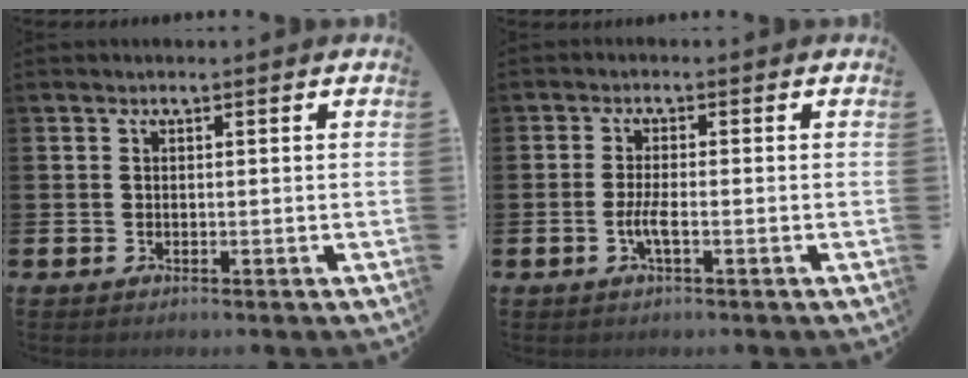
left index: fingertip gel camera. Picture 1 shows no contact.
{"total": 2.4, "force": [-0.8, 0.5, 2.2], "torque": [-0.050, -0.001, -0.016]}